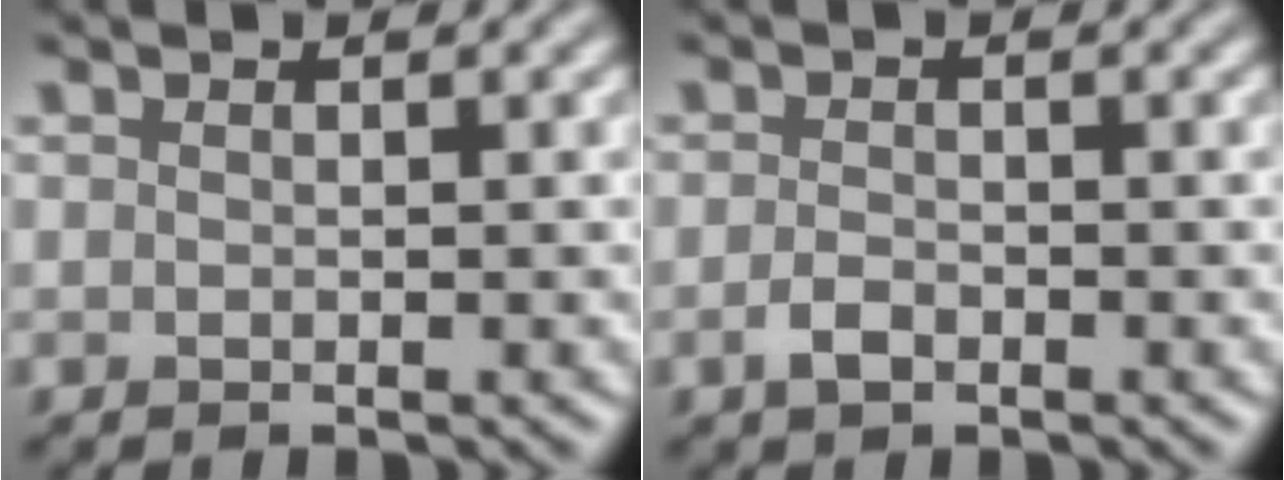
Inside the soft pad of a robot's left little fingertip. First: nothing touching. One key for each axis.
{"total": 1.5, "fx": -0.9, "fy": 0.8, "fz": 0.9, "tx": -0.020, "ty": 0.000, "tz": -0.021}